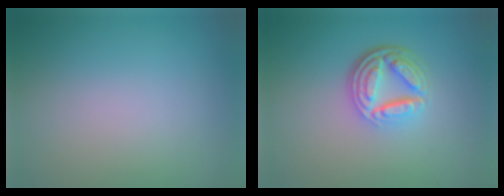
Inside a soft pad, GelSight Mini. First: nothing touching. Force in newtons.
{"total": 5.1, "press": 3.6, "slide": 3.6}